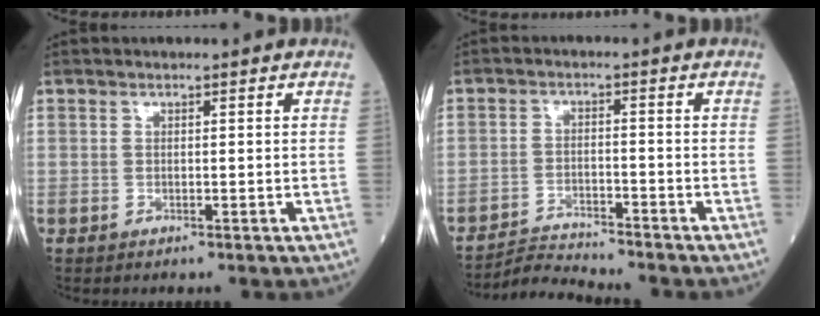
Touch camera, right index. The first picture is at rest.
{"total": 4.5, "force": [-4.2, -1.4, -0.7], "torque": [0.005, -0.014, -0.074]}